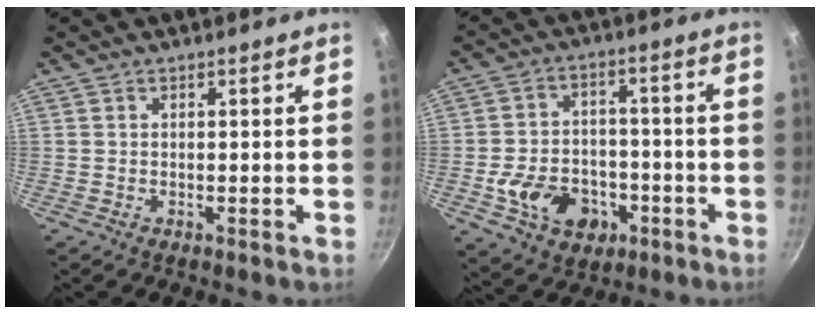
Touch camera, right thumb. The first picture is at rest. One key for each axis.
{"total": 12.8, "fx": -4.5, "fy": 9.5, "fz": 7.2, "tx": -0.097, "ty": 0.035, "tz": -0.064}